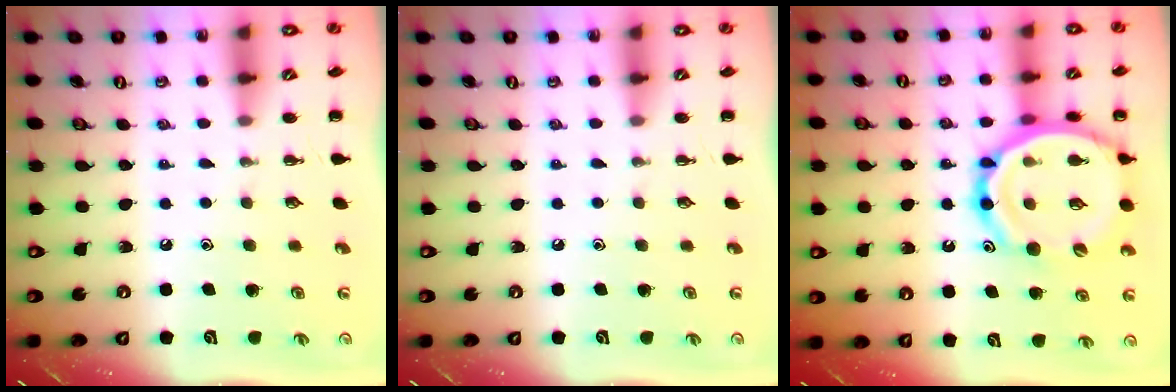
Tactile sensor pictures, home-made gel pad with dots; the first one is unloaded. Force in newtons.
{"total": 0.0}
{"total": 22.4, "press": 22.1, "slide": 3.8}